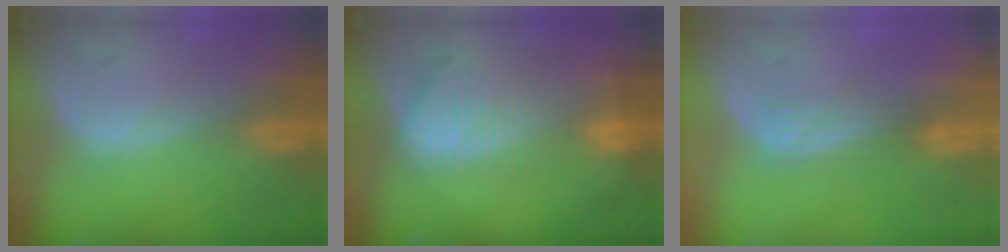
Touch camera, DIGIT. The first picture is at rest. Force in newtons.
{"total": 9.3, "press": 8.1, "slide": 4.6}
{"total": 2.9, "press": 2.5, "slide": 1.5}